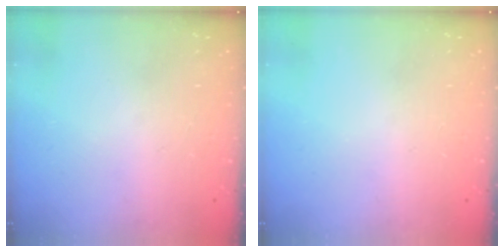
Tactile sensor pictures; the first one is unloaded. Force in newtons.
{"total": 0.0}